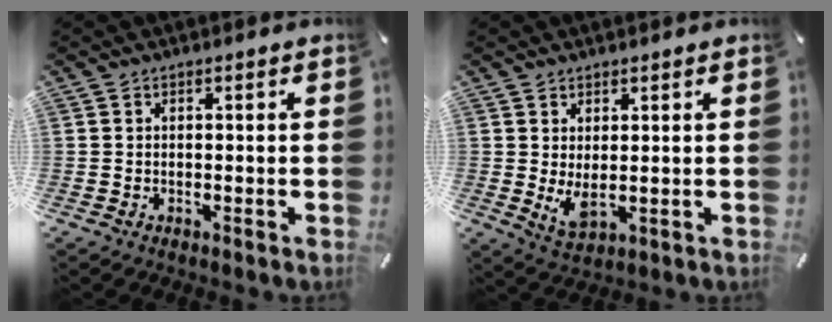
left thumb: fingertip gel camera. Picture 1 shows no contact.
{"total": 4.9, "force": [0.8, 2.4, 4.2], "torque": [-0.094, -0.013, 0.012]}